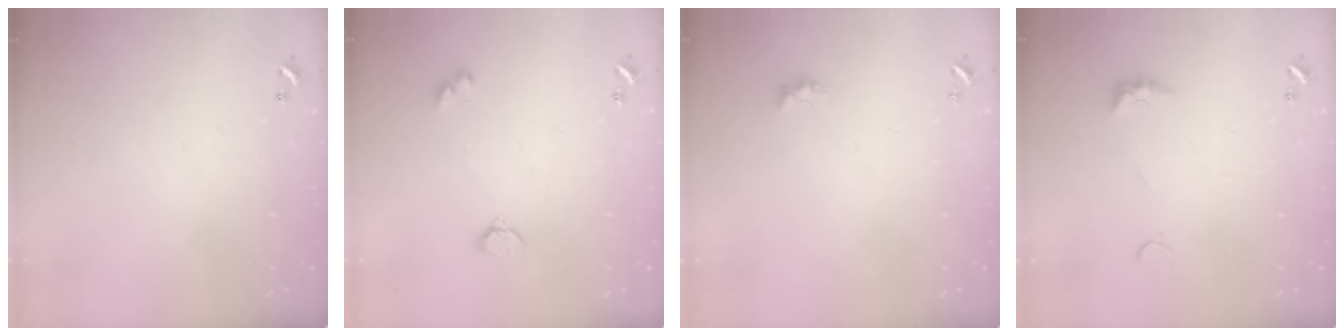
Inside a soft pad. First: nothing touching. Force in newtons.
{"total": 4.1, "press": 4.0, "slide": 0.8}
{"total": 2.7, "press": 2.6, "slide": 0.6}
{"total": 2.5, "press": 2.4, "slide": 0.7}